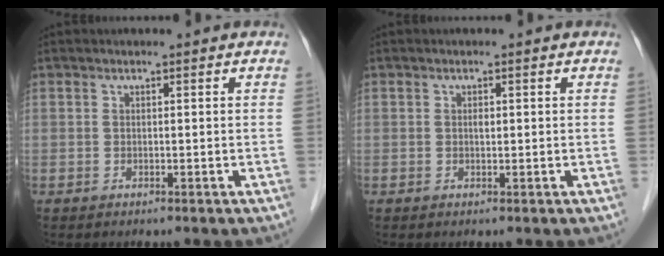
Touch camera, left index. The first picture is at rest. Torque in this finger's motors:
{"motor_torque": [0.04, 0.02, 0.00, 0.00]}